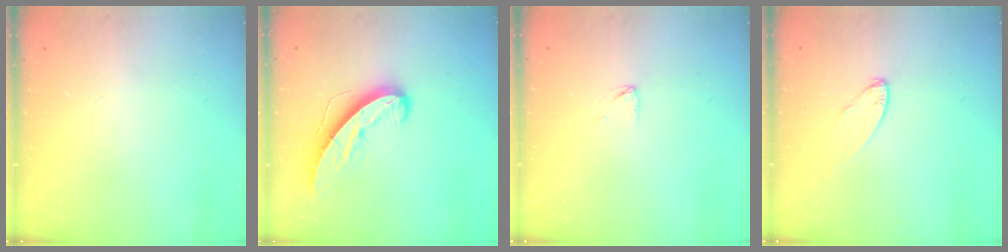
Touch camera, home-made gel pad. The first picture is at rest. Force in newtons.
{"total": 11.6, "press": 11.5, "slide": 0.9}
{"total": 2.8, "press": 2.7, "slide": 0.2}
{"total": 4.8, "press": 4.8, "slide": 0.3}